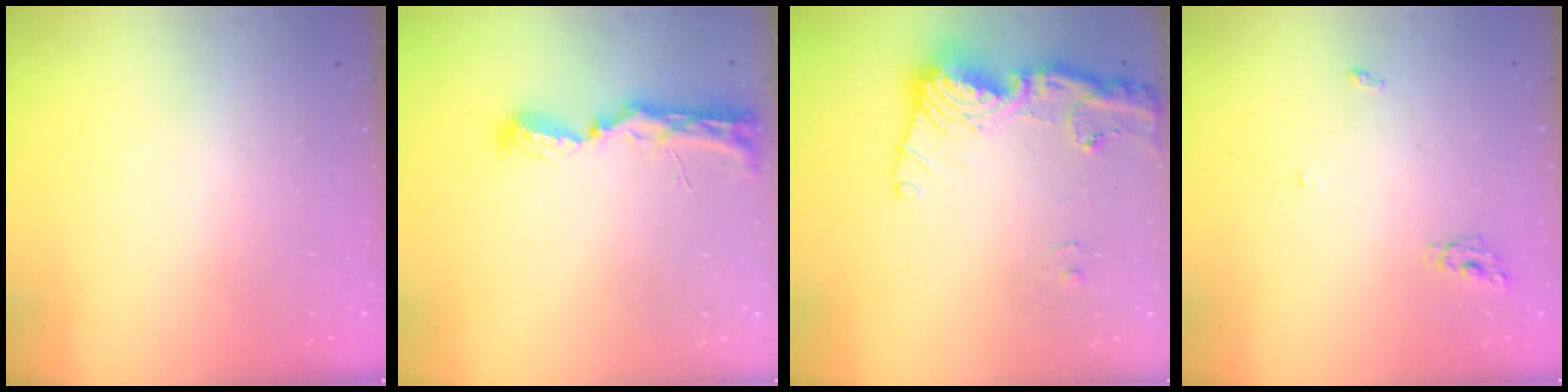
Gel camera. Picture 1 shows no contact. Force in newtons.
{"total": 8.3, "press": 8.2, "slide": 0.8}
{"total": 16.6, "press": 16.5, "slide": 1.9}
{"total": 4.4, "press": 4.4, "slide": 0.3}